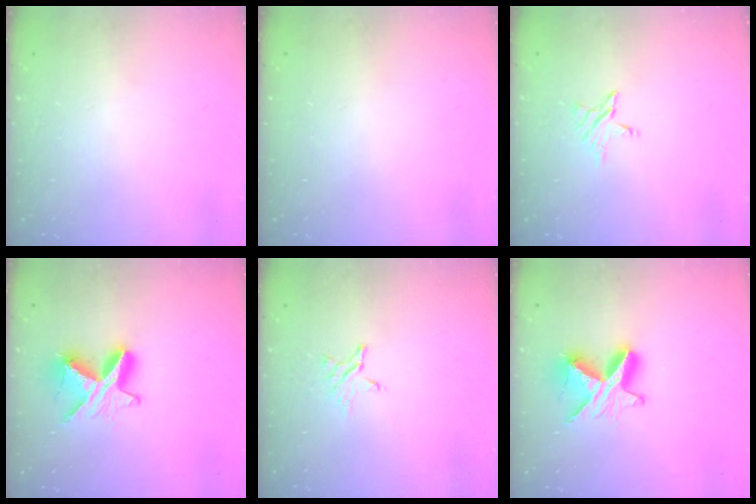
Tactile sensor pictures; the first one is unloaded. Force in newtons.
{"total": 0.0}
{"total": 4.8, "press": 4.8, "slide": 0.4}
{"total": 9.5, "press": 9.5, "slide": 0.6}
{"total": 2.8, "press": 2.8, "slide": 0.3}
{"total": 9.5, "press": 9.5, "slide": 0.6}